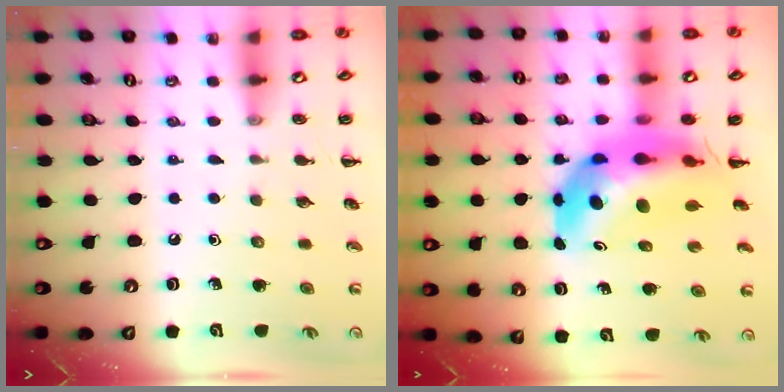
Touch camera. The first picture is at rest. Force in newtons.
{"total": 11.3, "press": 10.8, "slide": 3.5}